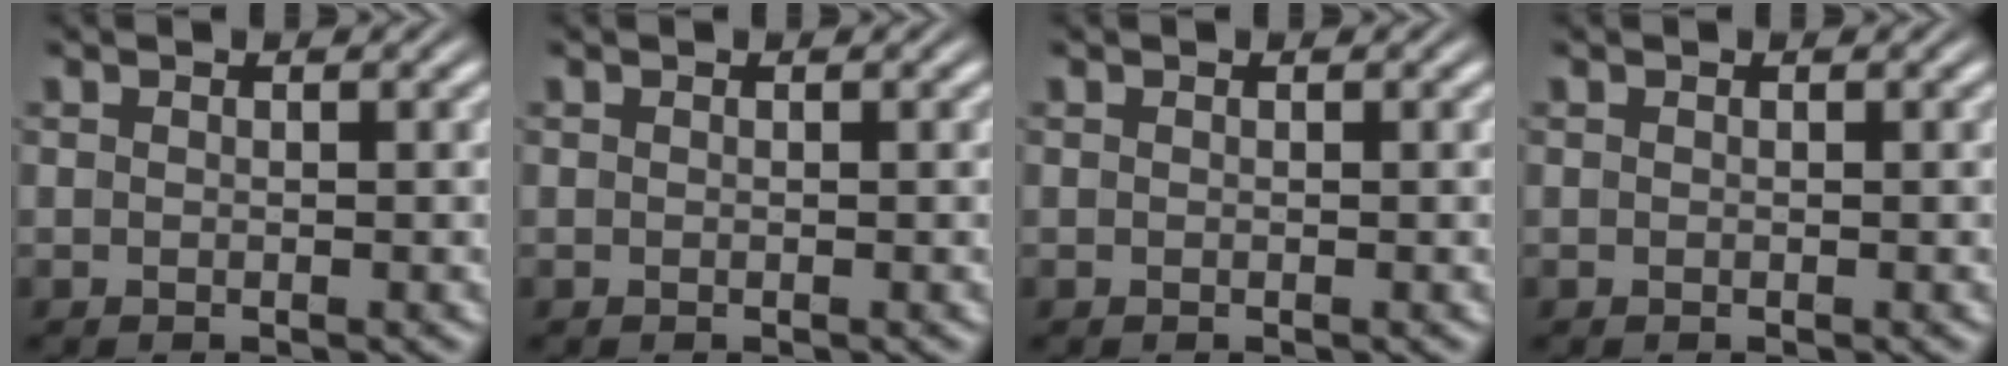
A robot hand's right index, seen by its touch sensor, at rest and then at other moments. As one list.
[{"total": 0.0}, {"total": 0.0}, {"total": 0.0}]